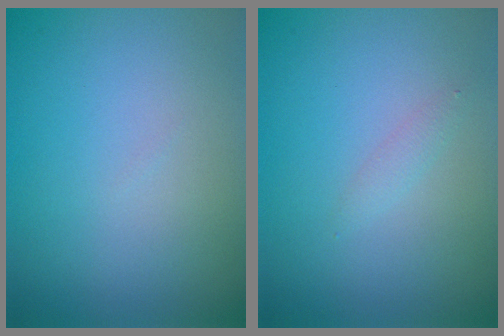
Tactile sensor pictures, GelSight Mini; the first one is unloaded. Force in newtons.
{"total": 0.8, "press": 0.8, "slide": 0.1}